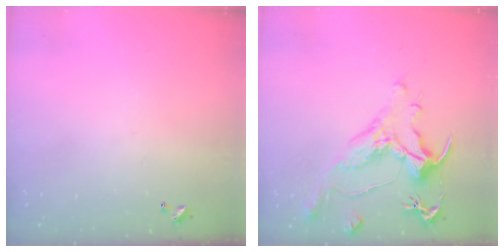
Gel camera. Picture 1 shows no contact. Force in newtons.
{"total": 1.7, "press": 0.9, "slide": 1.4}